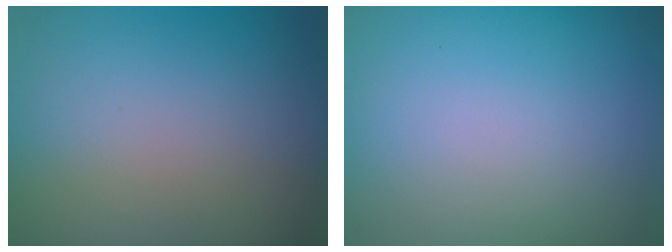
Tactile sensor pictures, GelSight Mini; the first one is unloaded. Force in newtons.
{"total": 0.0}